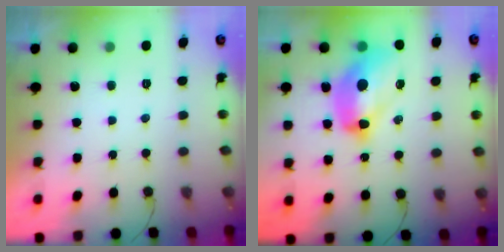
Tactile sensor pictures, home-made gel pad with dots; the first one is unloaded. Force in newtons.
{"total": 14.6, "press": 14.6, "slide": 1.2}